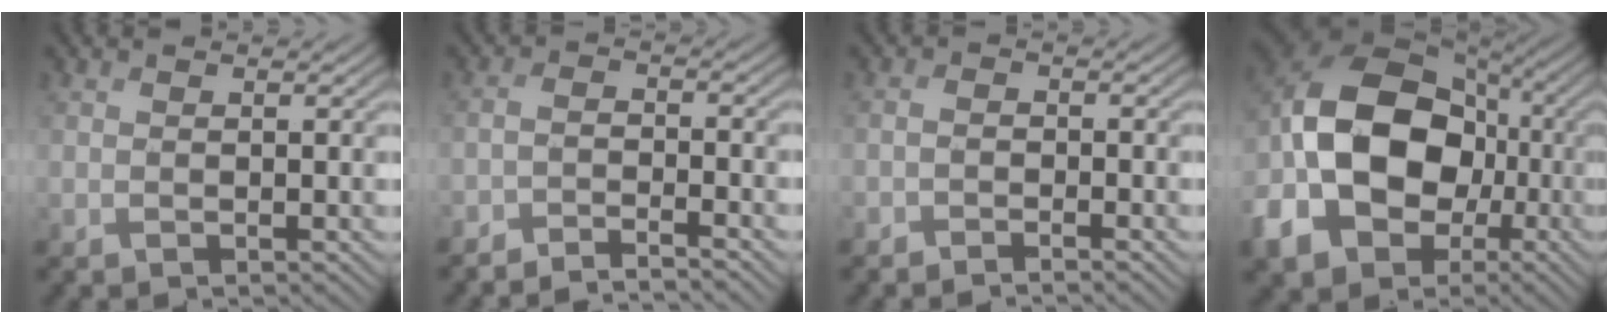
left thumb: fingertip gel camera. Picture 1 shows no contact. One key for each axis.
{"total": 3.7, "fx": -3.5, "fy": 0.3, "fz": 1.1, "tx": -0.020, "ty": 0.000, "tz": -0.071}
{"total": 1.4, "fx": -1.3, "fy": 0.3, "fz": 0.4, "tx": -0.007, "ty": 0.001, "tz": -0.031}
{"total": 17.7, "fx": -3.7, "fy": 13.1, "fz": 11.3, "tx": -0.261, "ty": -0.006, "tz": -0.087}